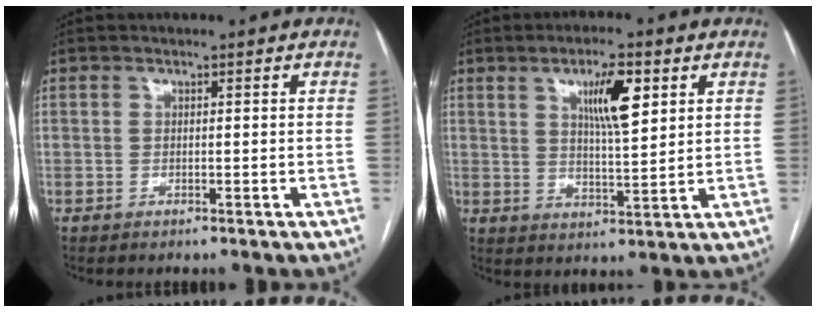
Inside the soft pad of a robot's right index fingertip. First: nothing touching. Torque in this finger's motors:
{"motor_torque": [0.47, 0.17, 0.45, 0.09]}